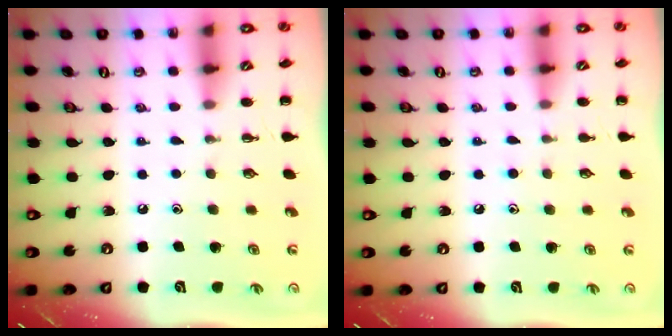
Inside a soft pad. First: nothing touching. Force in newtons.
{"total": 4.2, "press": 3.9, "slide": 1.5}